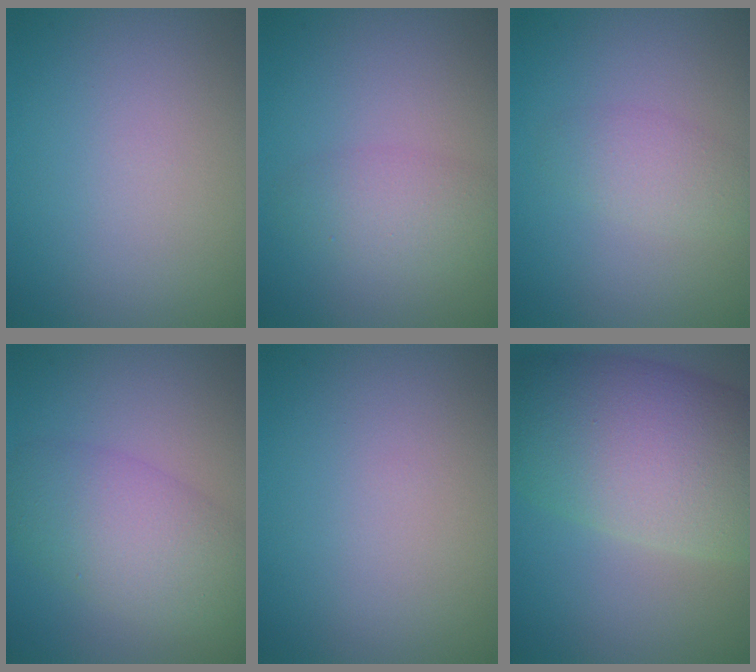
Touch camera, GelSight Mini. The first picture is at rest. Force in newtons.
{"total": 2.7, "press": 2.7, "slide": 0.2}
{"total": 1.5, "press": 1.5, "slide": 0.0}
{"total": 6.0, "press": 6.0, "slide": 0.4}
{"total": 0.0}
{"total": 11.8, "press": 11.8, "slide": 0.3}